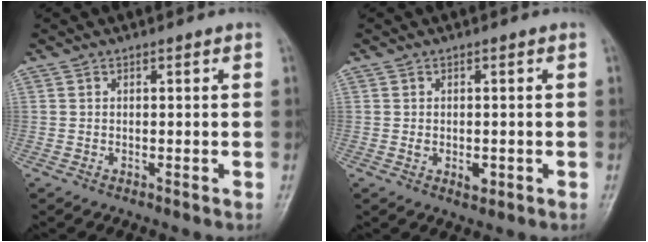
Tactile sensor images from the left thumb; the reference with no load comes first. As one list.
[{"total": 2.6, "force": [-0.6, 1.6, 1.9], "torque": [-0.022, -0.001, -0.005]}]